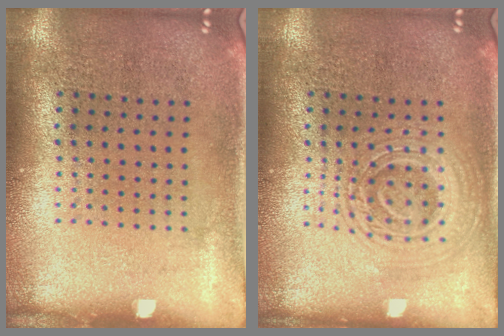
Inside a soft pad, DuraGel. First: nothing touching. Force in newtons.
{"total": 2.7, "press": 2.7, "slide": 0.5}